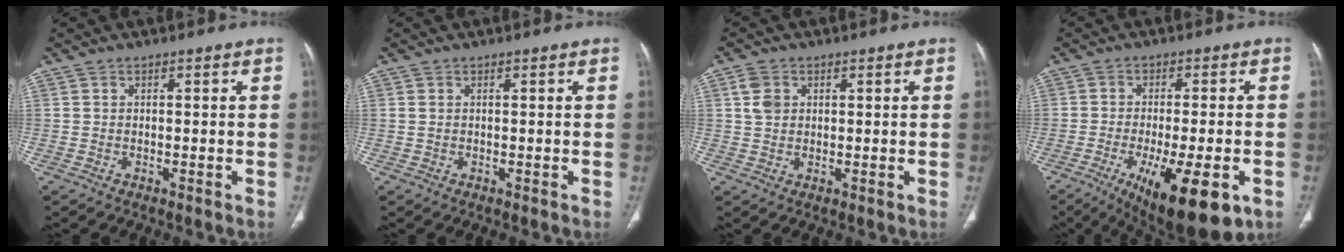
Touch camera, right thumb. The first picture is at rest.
{"total": 0.6, "force": [0.2, 0.3, 0.4], "torque": [-0.013, 0.010, 0.008]}
{"total": 3.7, "force": [1.2, 2.9, 2.0], "torque": [-0.031, 0.001, 0.026]}
{"total": 16.9, "force": [-7.5, 5.5, 14.1], "torque": [-0.194, -0.007, -0.100]}